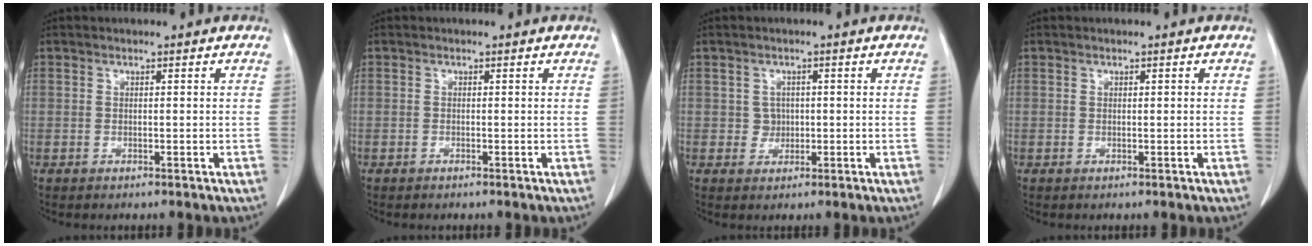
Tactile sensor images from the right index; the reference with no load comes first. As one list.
[{"total": 0.0}, {"total": 1.9, "force": [0.2, 1.9, 0.5], "torque": [-0.001, 0.006, 0.007]}, {"total": 0.0}]